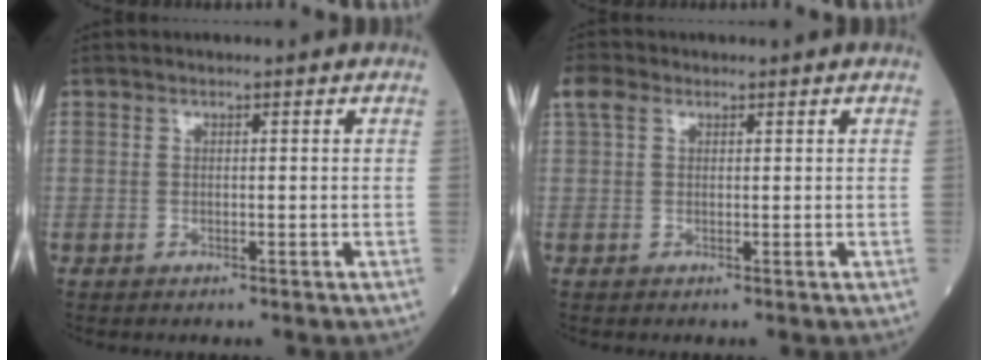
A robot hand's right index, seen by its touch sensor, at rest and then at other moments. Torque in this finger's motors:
{"motor_torque": [0.48, 0.39, 0.25, 0.04]}